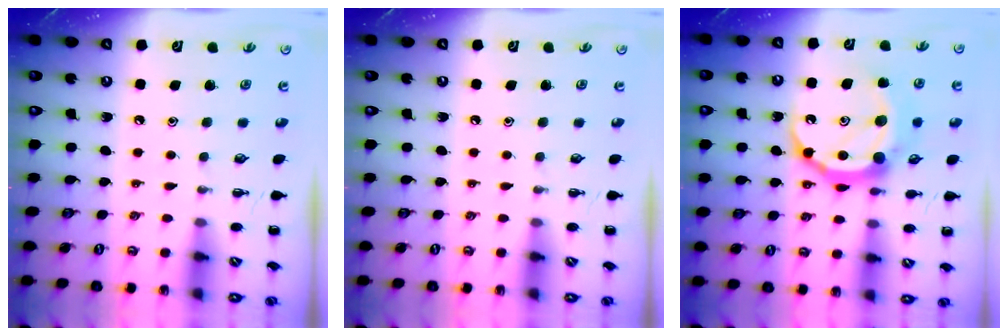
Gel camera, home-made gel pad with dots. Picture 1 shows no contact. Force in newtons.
{"total": 0.0}
{"total": 14.6, "press": 14.6, "slide": 1.0}